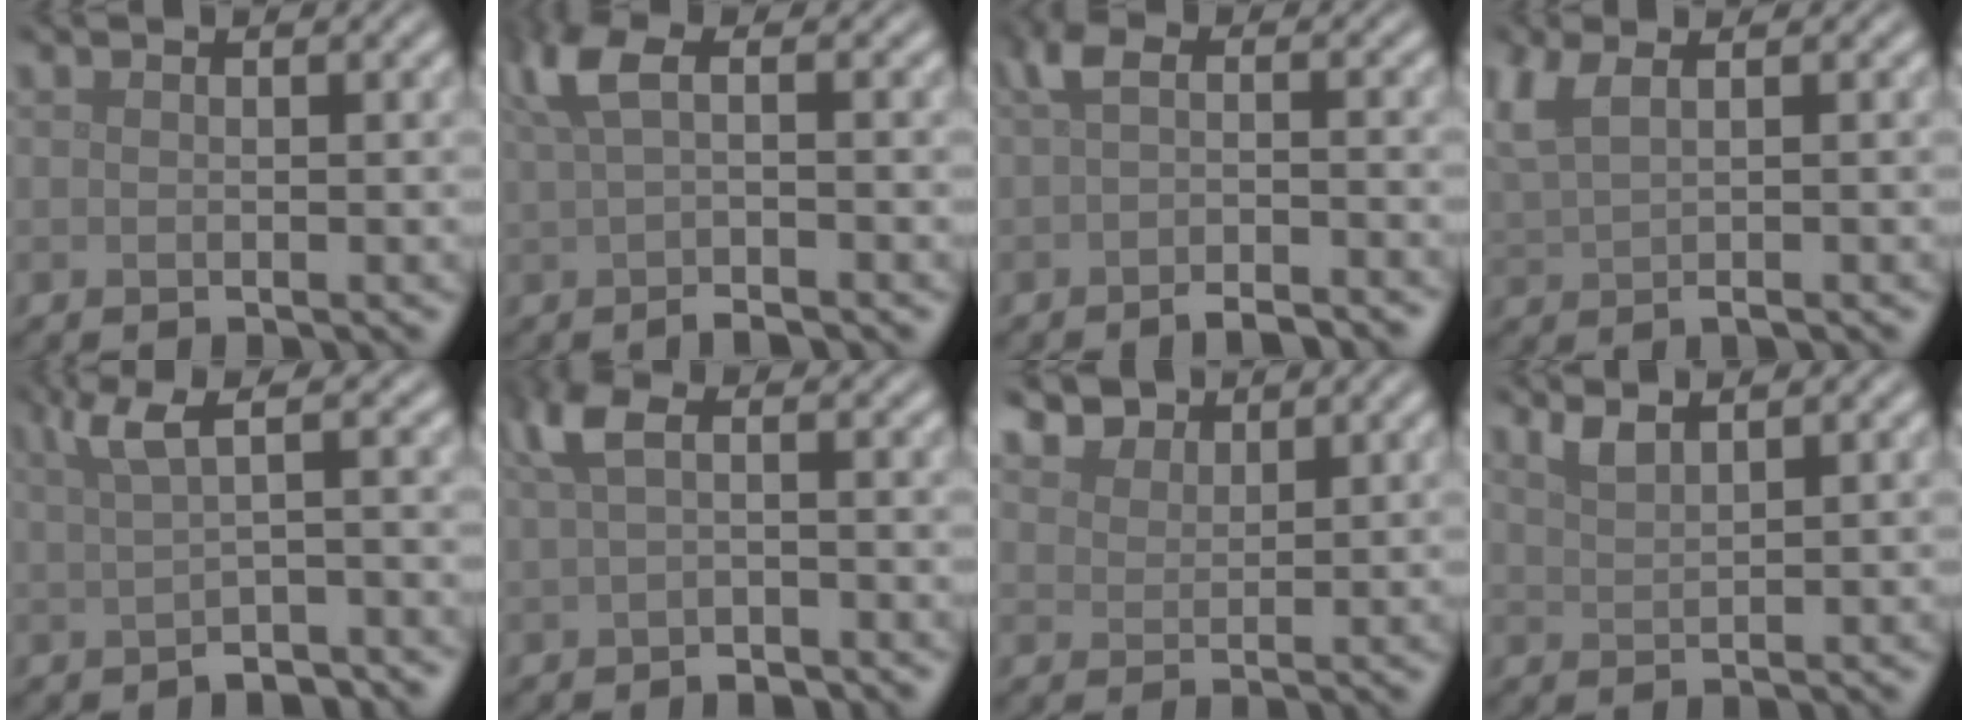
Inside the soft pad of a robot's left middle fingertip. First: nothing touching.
{"total": 4.2, "force": [0.4, 1.2, 4.0], "torque": [-0.075, 0.006, 0.005]}
{"total": 3.6, "force": [-1.7, 1.0, 3.0], "torque": [-0.054, -0.009, -0.031]}
{"total": 3.6, "force": [1.5, 1.3, 3.0], "torque": [-0.056, 0.006, 0.028]}
{"total": 3.6, "force": [0.5, 1.2, 3.4], "torque": [-0.052, 0.005, 0.005]}
{"total": 3.3, "force": [0.0, 1.4, 3.0], "torque": [-0.063, 0.002, -0.002]}
{"total": 3.6, "force": [3.2, 1.5, 0.7], "torque": [-0.026, -0.014, 0.070]}
{"total": 1.7, "force": [1.4, 0.4, 0.8], "torque": [-0.014, 0.002, 0.028]}